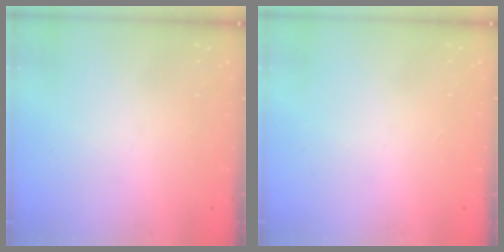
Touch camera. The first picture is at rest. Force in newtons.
{"total": 0.0}